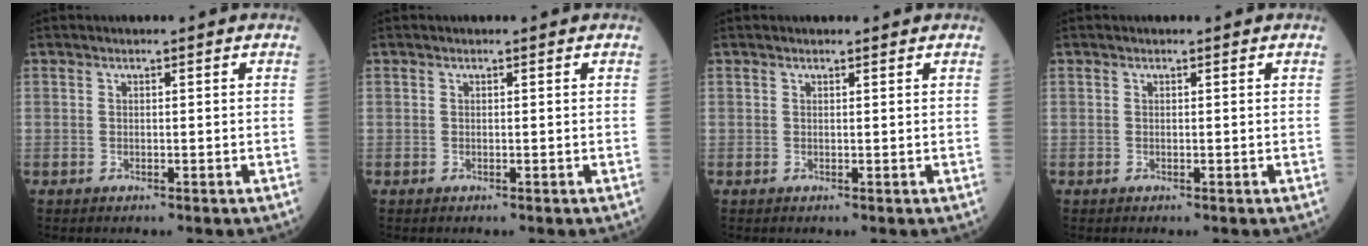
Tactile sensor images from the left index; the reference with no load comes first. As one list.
[{"total": 0.0}, {"total": 0.8, "force": [0.7, 0.1, 0.1], "torque": [-0.010, 0.004, 0.011]}, {"total": 0.0}]